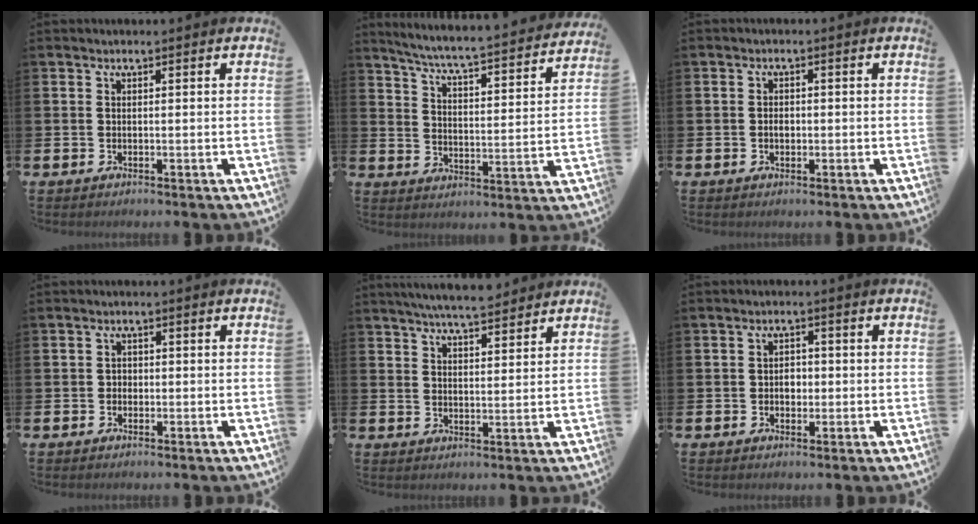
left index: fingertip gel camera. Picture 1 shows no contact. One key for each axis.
{"total": 5.6, "fx": 5.2, "fy": -0.1, "fz": 2.0, "tx": -0.067, "ty": -0.050, "tz": 0.082}
{"total": 1.5, "fx": -0.2, "fy": 1.0, "fz": 1.1, "tx": -0.003, "ty": 0.000, "tz": -0.010}
{"total": 1.2, "fx": -0.3, "fy": 1.1, "fz": 0.4, "tx": 0.000, "ty": 0.003, "tz": -0.011}
{"total": 6.1, "fx": 5.9, "fy": 0.4, "fz": 1.4, "tx": -0.037, "ty": -0.026, "tz": 0.106}
{"total": 2.0, "fx": -0.2, "fy": 1.7, "fz": 1.1, "tx": 0.001, "ty": -0.002, "tz": -0.012}